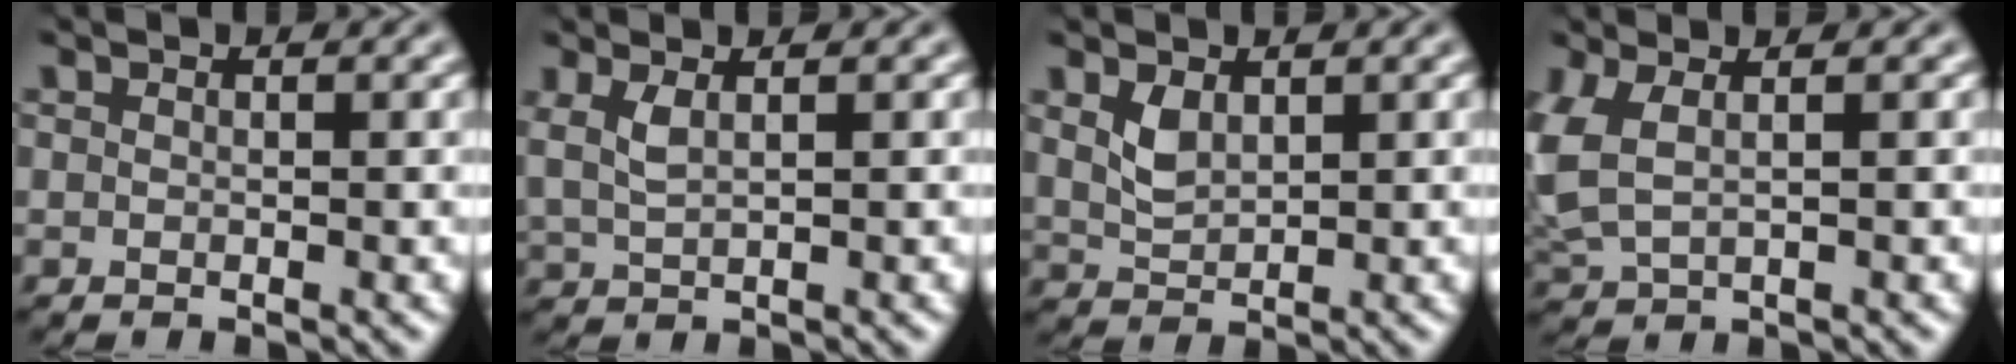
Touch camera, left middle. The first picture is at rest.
{"total": 1.9, "force": [0.9, 0.6, 1.6], "torque": [-0.037, 0.001, 0.021]}
{"total": 2.1, "force": [1.1, 1.2, 1.4], "torque": [-0.034, -0.003, 0.028]}
{"total": 3.7, "force": [0.9, 1.9, 3.0], "torque": [-0.090, 0.002, 0.021]}